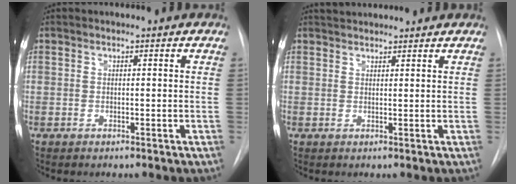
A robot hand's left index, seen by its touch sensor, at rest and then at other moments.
{"total": 5.2, "force": [5.0, 0.8, 1.1], "torque": [-0.016, 0.033, 0.067]}